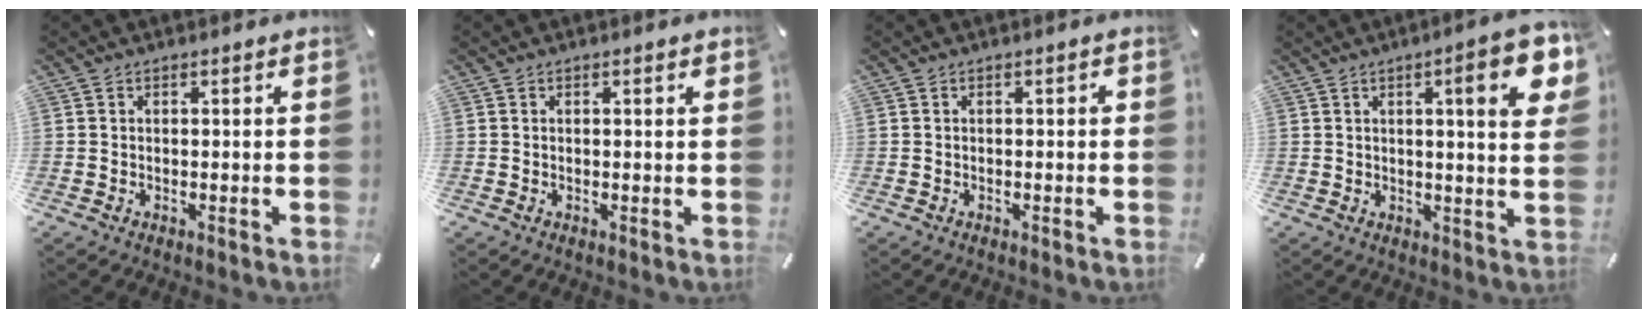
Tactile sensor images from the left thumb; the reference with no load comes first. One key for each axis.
{"total": 0.7, "fx": 0.2, "fy": 0.1, "fz": 0.7, "tx": -0.013, "ty": 0.001, "tz": 0.004}
{"total": 0.5, "fx": -0.1, "fy": 0.3, "fz": 0.4, "tx": -0.008, "ty": 0.001, "tz": -0.003}
{"total": 12.4, "fx": 4.5, "fy": 2.3, "fz": 11.3, "tx": -0.148, "ty": -0.020, "tz": 0.063}